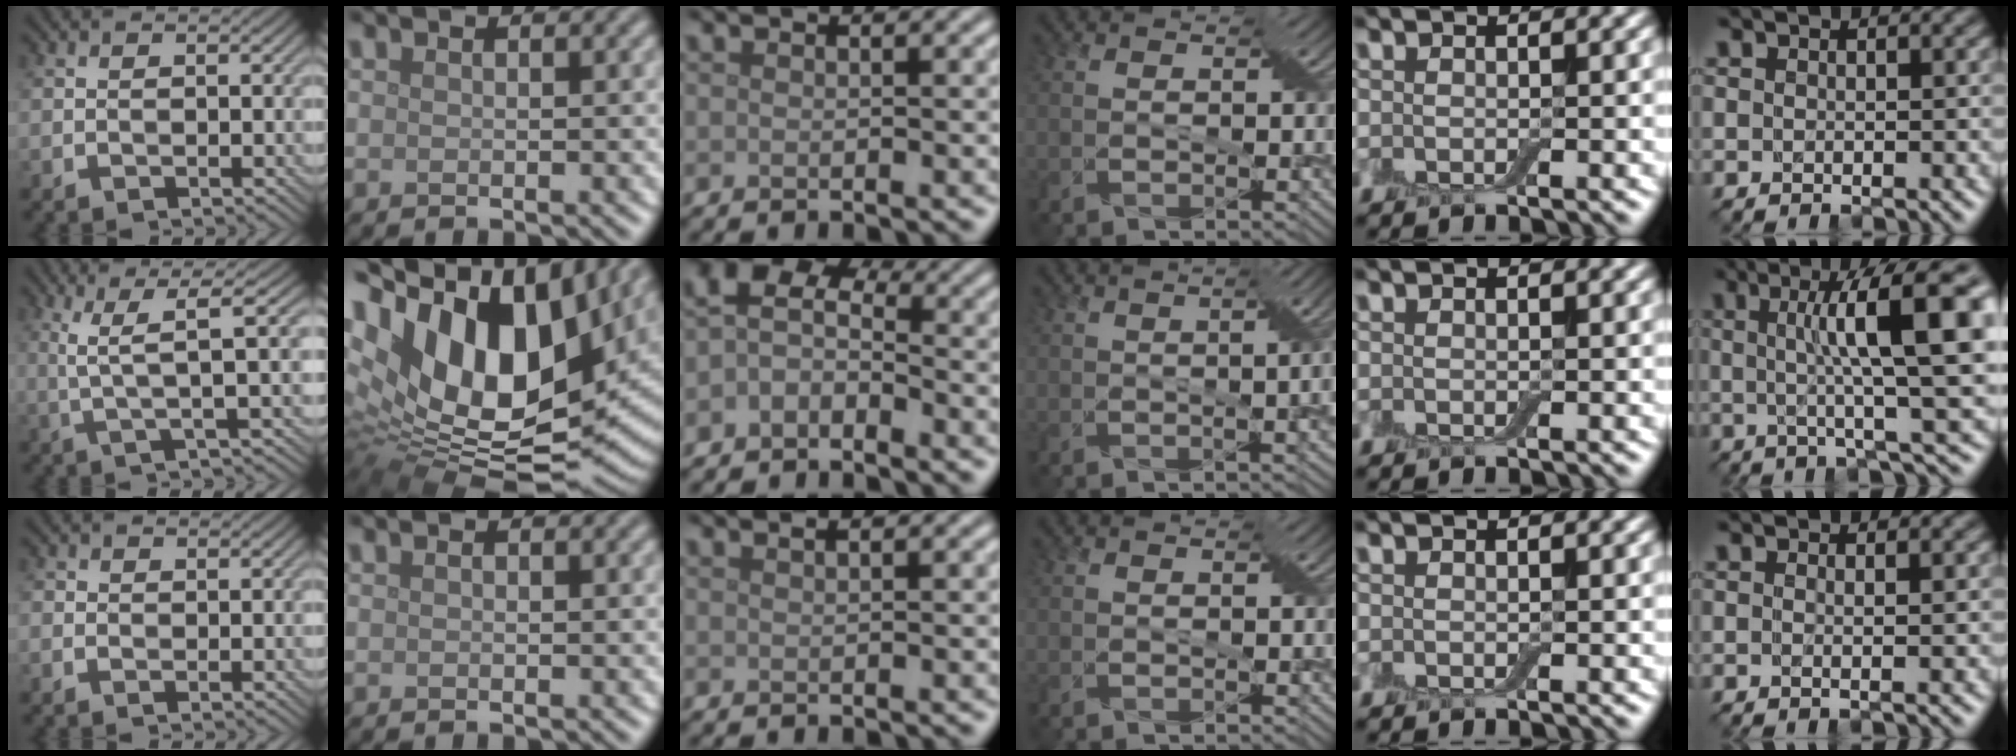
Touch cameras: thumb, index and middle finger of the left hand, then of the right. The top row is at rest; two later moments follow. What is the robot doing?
{"motion": "cut", "object": "cling film"}